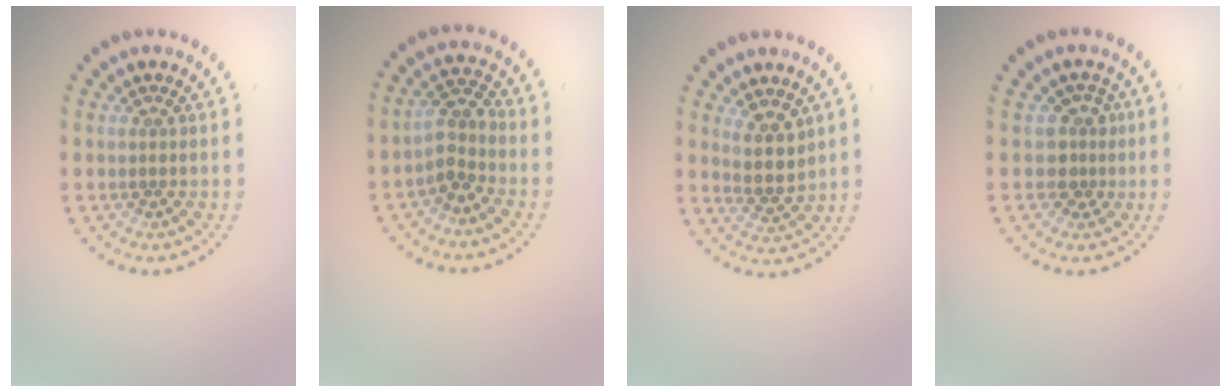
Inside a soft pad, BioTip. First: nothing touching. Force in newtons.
{"total": 2.7, "press": 2.1, "slide": 1.6}
{"total": 3.0, "press": 2.6, "slide": 1.5}
{"total": 2.2, "press": 1.6, "slide": 1.4}